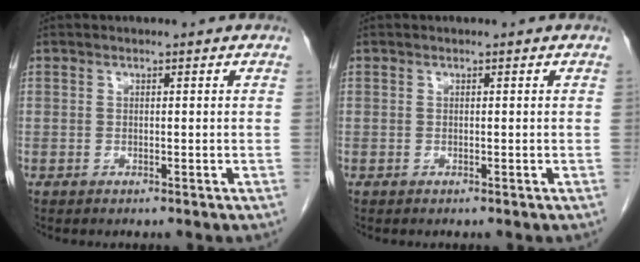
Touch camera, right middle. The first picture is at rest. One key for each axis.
{"total": 0.0}